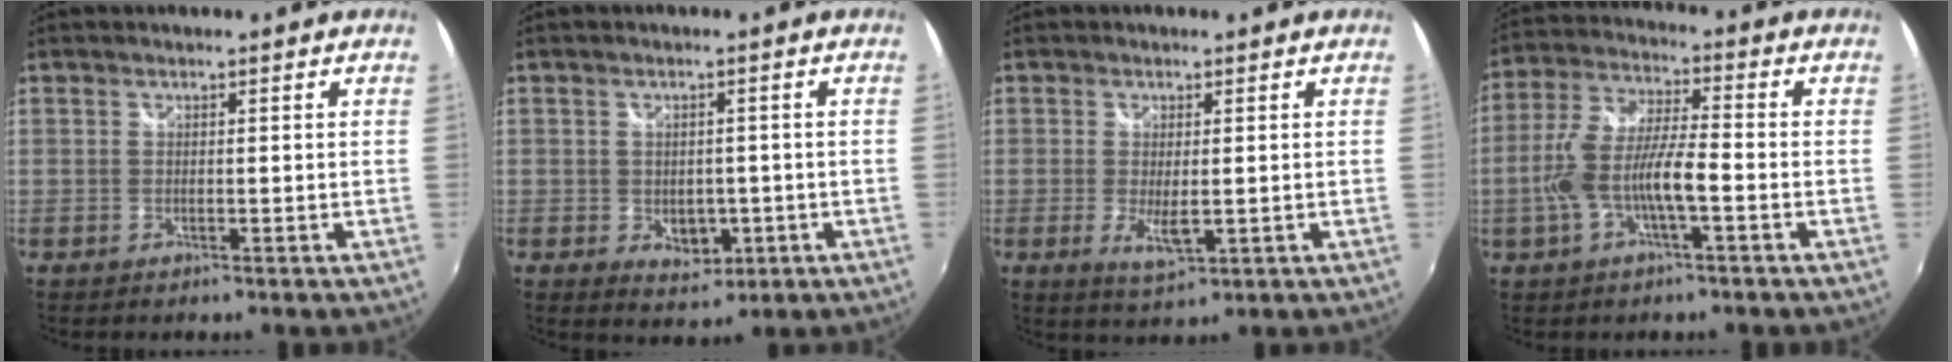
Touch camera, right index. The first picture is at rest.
{"total": 4.7, "force": [-1.3, 3.8, 2.5], "torque": [-0.044, -0.001, -0.008]}
{"total": 4.5, "force": [-0.7, 1.5, 4.2], "torque": [-0.079, -0.014, -0.009]}
{"total": 10.7, "force": [-3.1, 2.6, 9.9], "torque": [-0.209, 0.002, -0.056]}